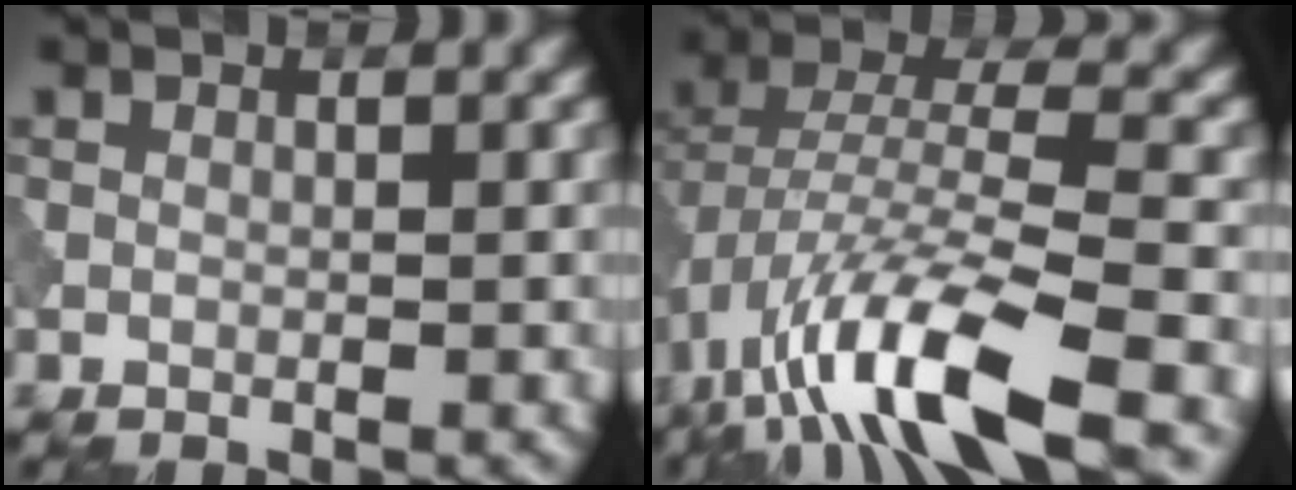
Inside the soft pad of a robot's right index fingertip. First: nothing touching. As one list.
[{"total": 11.7, "force": [-6.0, 3.7, 9.3], "torque": [-0.174, 0.001, -0.116]}]